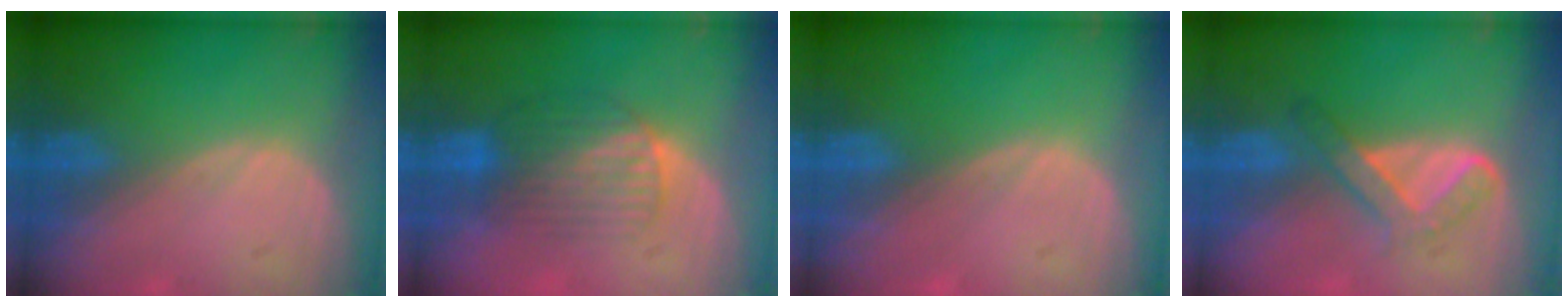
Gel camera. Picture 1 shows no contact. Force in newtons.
{"total": 6.3, "press": 6.2, "slide": 1.1}
{"total": 0.0}
{"total": 4.8, "press": 4.7, "slide": 0.7}